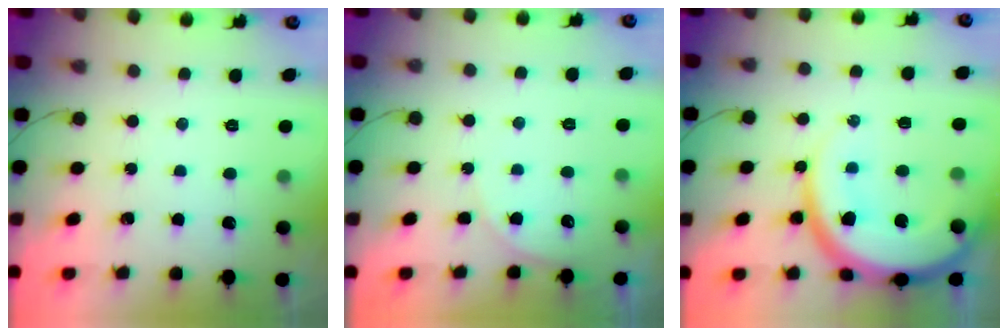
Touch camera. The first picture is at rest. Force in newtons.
{"total": 4.9, "press": 4.8, "slide": 0.5}
{"total": 16.0, "press": 15.9, "slide": 1.9}